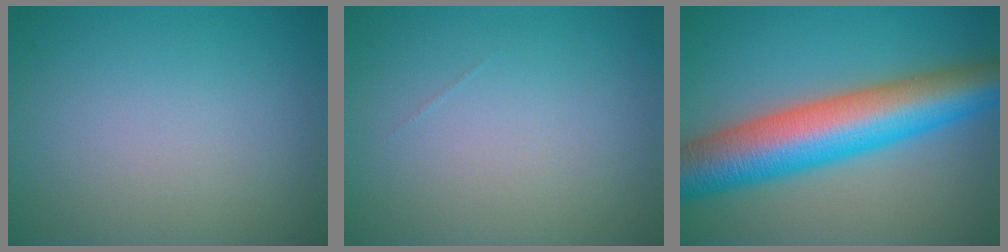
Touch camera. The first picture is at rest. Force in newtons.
{"total": 0.0}
{"total": 11.5, "press": 11.5, "slide": 0.3}